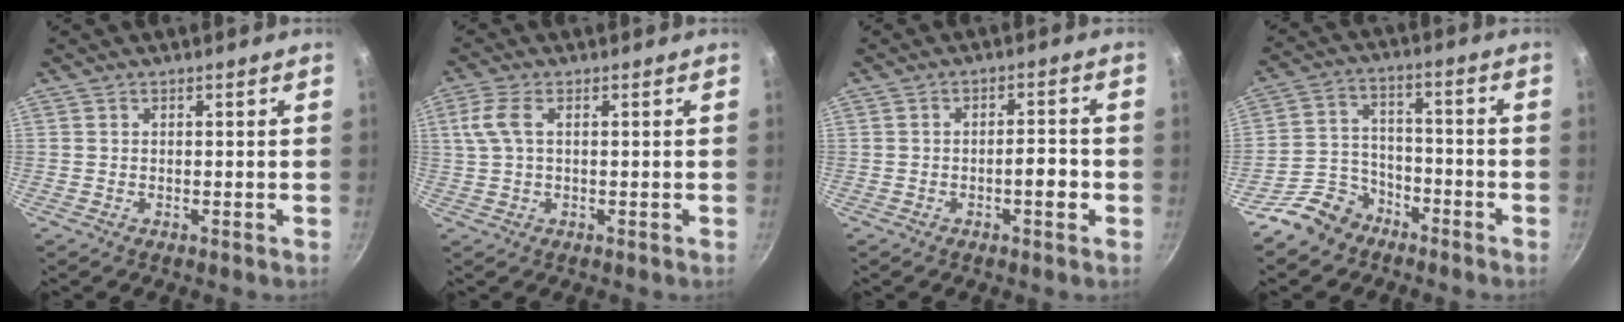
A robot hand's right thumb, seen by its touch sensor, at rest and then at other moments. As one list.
[{"total": 4.7, "force": [1.0, 2.2, 4.1], "torque": [-0.094, 0.010, 0.018]}, {"total": 4.1, "force": [-1.4, 1.5, 3.5], "torque": [-0.041, 0.019, -0.022]}, {"total": 9.3, "force": [-6.7, 6.0, 2.3], "torque": [-0.021, 0.062, -0.124]}]